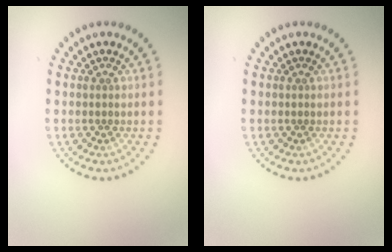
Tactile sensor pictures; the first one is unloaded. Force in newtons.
{"total": 0.0}